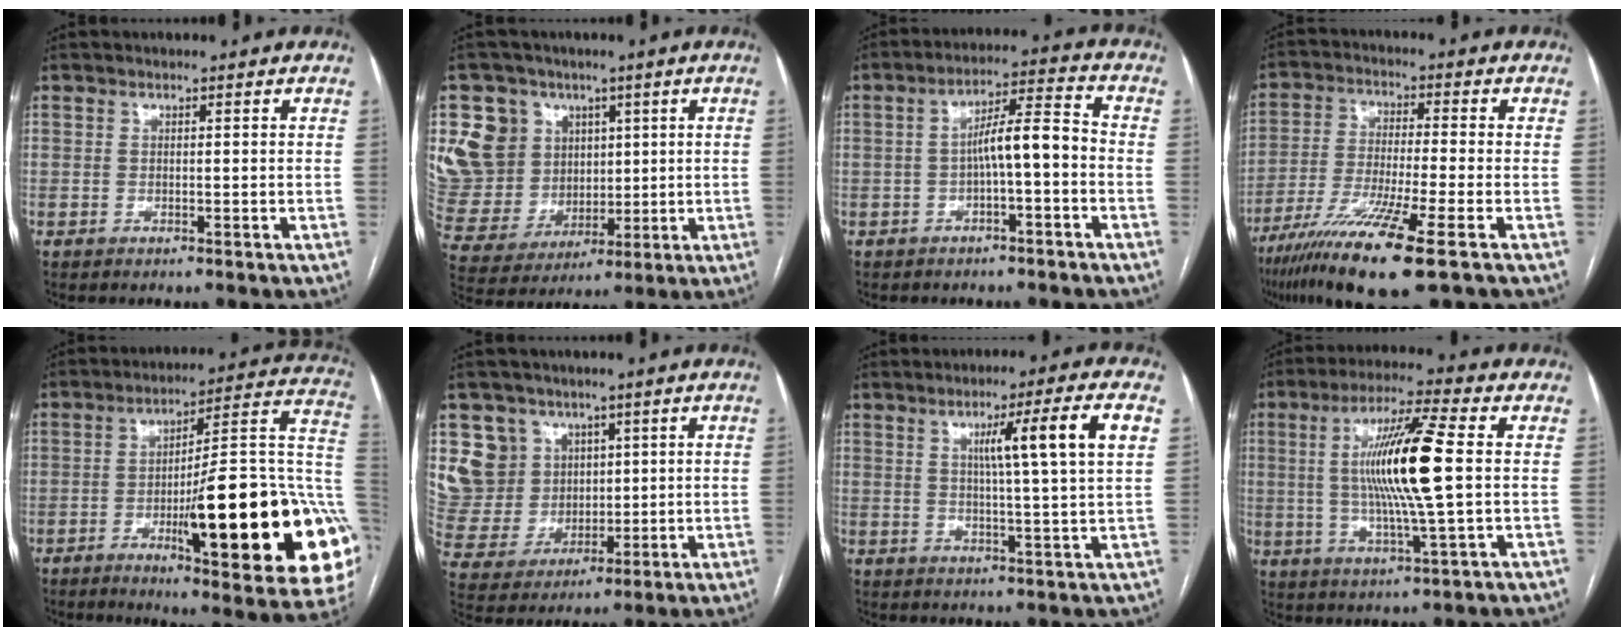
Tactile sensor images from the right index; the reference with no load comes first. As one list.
[{"total": 13.7, "force": [5.3, 12.2, 3.1], "torque": [-0.092, 0.048, 0.117]}, {"total": 7.1, "force": [-1.3, 1.1, 6.9], "torque": [-0.115, 0.029, -0.022]}, {"total": 14.4, "force": [-8.5, 0.0, 11.6], "torque": [-0.234, -0.039, -0.154]}, {"total": 29.1, "force": [-5.7, 4.4, 28.2], "torque": [-0.291, 0.000, -0.078]}, {"total": 10.8, "force": [4.9, 9.5, 1.2], "torque": [-0.043, 0.032, 0.111]}, {"total": 10.1, "force": [3.1, -1.2, 9.6], "torque": [-0.146, 0.007, 0.046]}, {"total": 13.9, "force": [1.1, 0.0, 13.9], "torque": [-0.263, 0.001, 0.016]}]